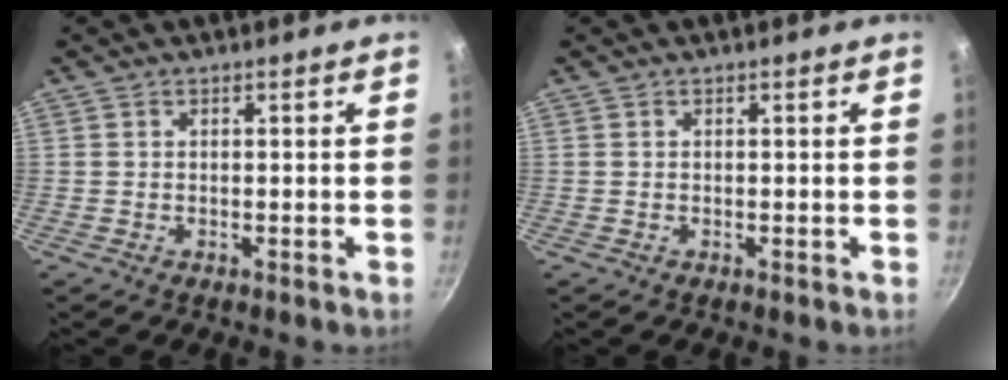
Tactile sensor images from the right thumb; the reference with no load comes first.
{"total": 0.0}